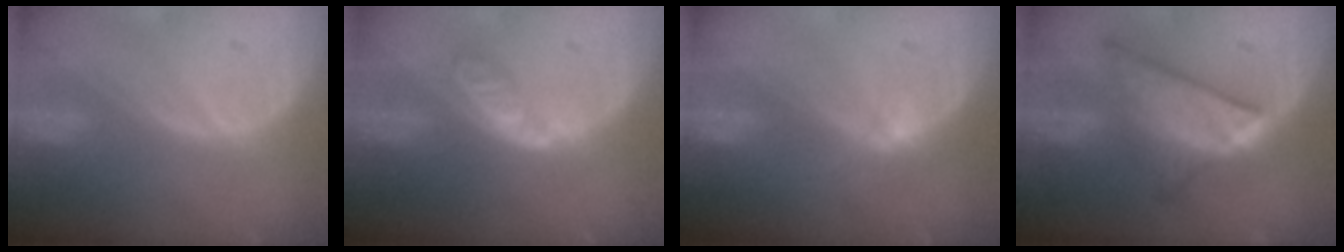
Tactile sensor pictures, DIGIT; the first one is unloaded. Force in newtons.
{"total": 4.7, "press": 3.9, "slide": 2.5}
{"total": 2.3, "press": 1.9, "slide": 1.3}
{"total": 9.1, "press": 9.1, "slide": 0.6}